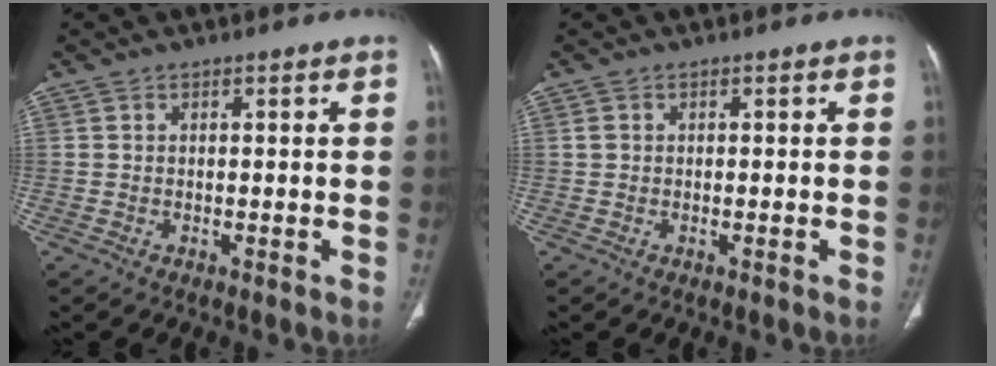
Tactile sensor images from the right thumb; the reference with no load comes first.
{"total": 0.9, "force": [-0.1, 0.6, 0.6], "torque": [-0.011, 0.001, 0.000]}